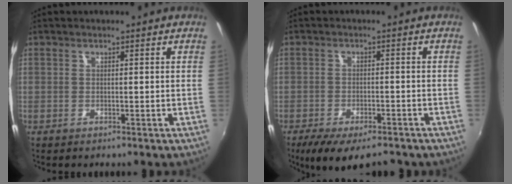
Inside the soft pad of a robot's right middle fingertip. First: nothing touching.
{"total": 11.5, "force": [-8.7, 3.9, 6.4], "torque": [-0.134, -0.035, -0.139]}